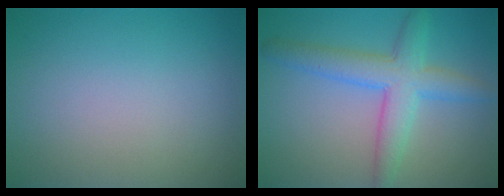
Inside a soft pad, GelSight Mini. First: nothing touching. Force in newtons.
{"total": 5.2, "press": 5.2, "slide": 0.1}